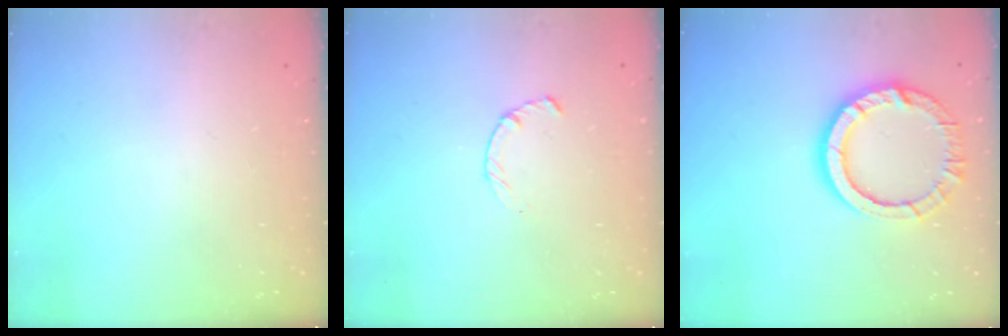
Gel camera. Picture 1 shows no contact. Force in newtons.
{"total": 2.4, "press": 2.3, "slide": 0.4}
{"total": 12.7, "press": 12.6, "slide": 0.9}